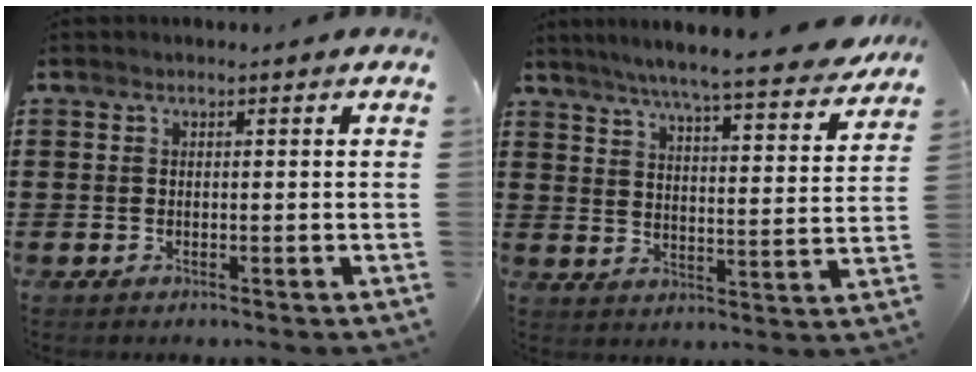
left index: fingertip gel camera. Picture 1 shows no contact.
{"total": 6.8, "force": [6.2, -0.6, 2.9], "torque": [-0.074, -0.045, 0.100]}